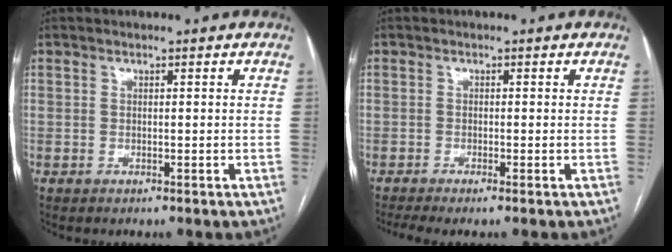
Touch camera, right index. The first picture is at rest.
{"total": 2.6, "force": [-1.8, 0.0, 1.9], "torque": [-0.037, -0.007, -0.034]}